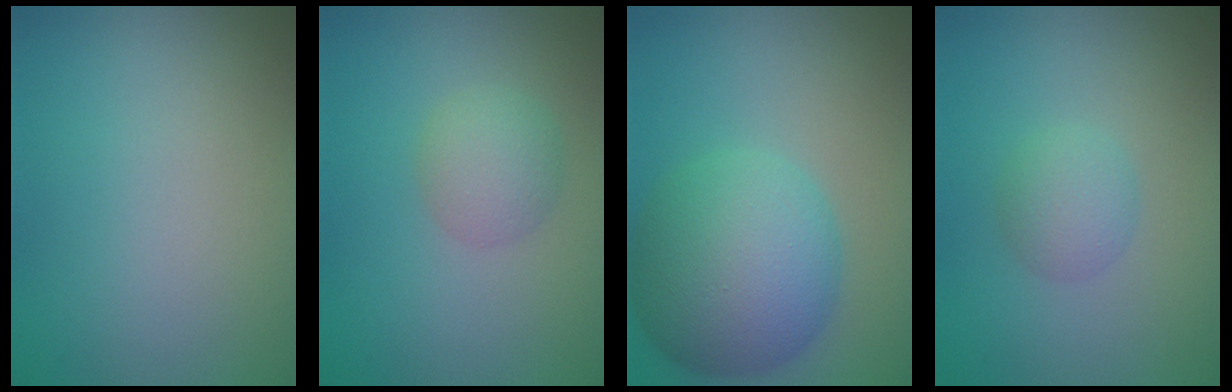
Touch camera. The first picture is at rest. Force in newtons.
{"total": 2.4, "press": 2.4, "slide": 0.1}
{"total": 8.9, "press": 8.9, "slide": 0.2}
{"total": 2.0, "press": 2.0, "slide": 0.0}